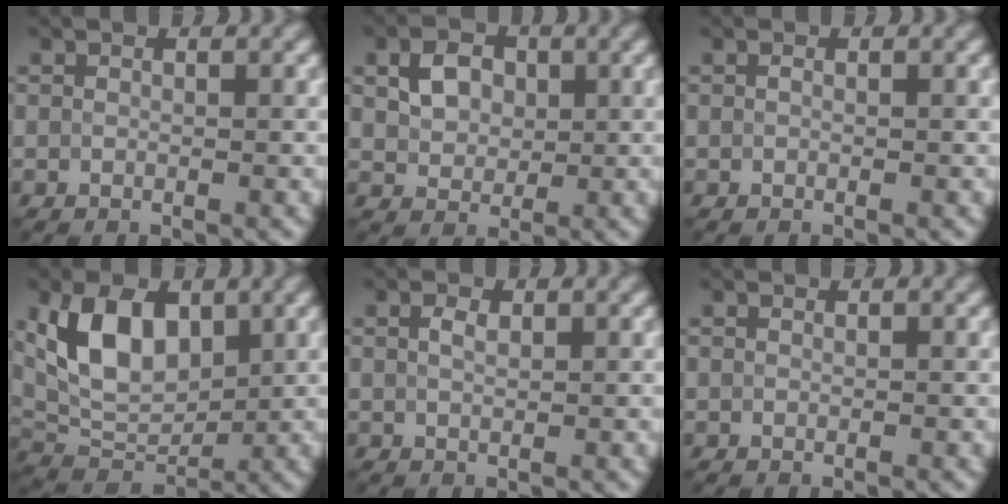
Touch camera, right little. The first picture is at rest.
{"total": 3.3, "force": [0.8, 2.6, 1.9], "torque": [-0.041, 0.003, 0.013]}
{"total": 0.0}
{"total": 7.4, "force": [2.3, 4.4, 5.5], "torque": [-0.101, -0.001, 0.040]}
{"total": 1.2, "force": [0.5, 0.6, 0.9], "torque": [-0.020, 0.002, 0.010]}
{"total": 0.0}